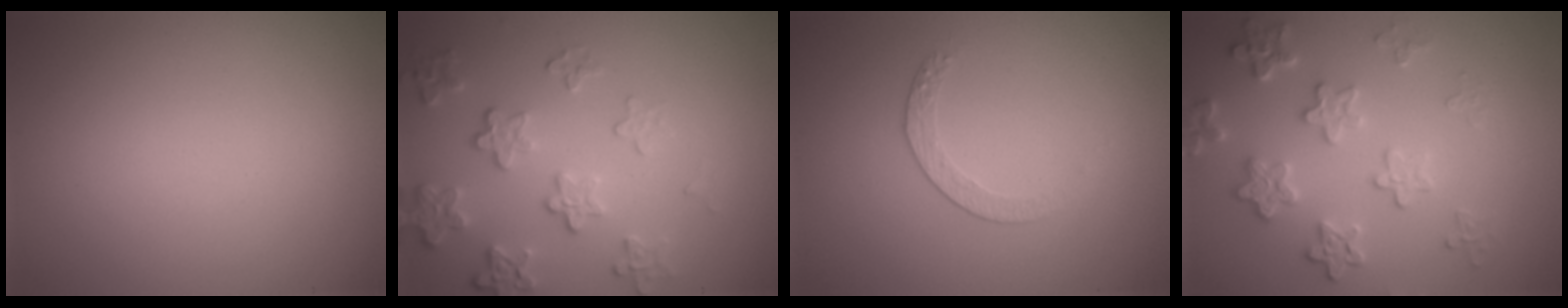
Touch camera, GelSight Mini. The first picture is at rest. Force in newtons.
{"total": 4.2, "press": 3.2, "slide": 2.7}
{"total": 1.5, "press": 0.9, "slide": 1.2}
{"total": 4.0, "press": 3.5, "slide": 1.9}